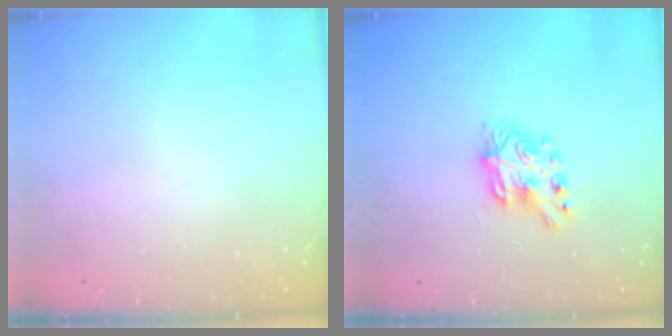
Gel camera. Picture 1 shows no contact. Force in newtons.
{"total": 8.6, "press": 8.5, "slide": 0.8}